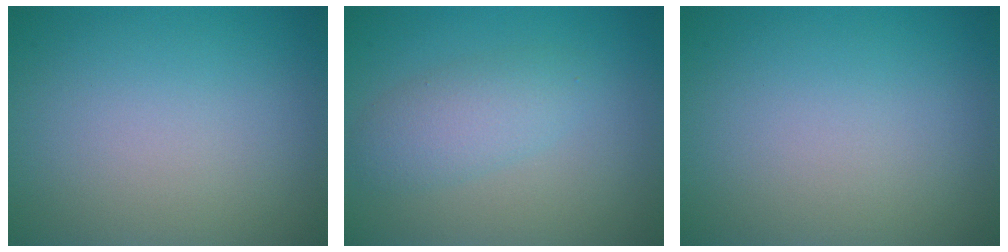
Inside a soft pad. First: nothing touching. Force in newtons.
{"total": 2.9, "press": 2.9, "slide": 0.1}
{"total": 0.0}